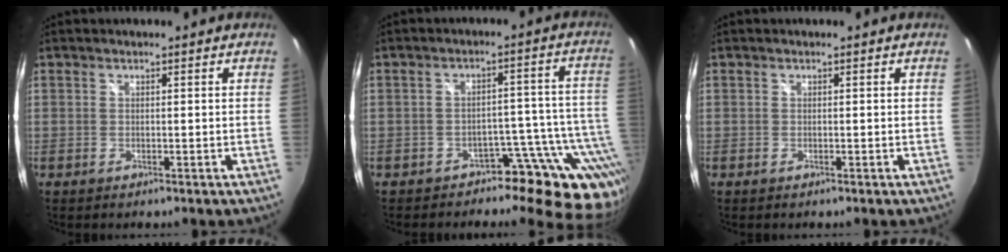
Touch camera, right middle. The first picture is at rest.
{"total": 10.6, "force": [-8.1, 5.9, 3.7], "torque": [-0.015, 0.027, -0.109]}
{"total": 0.0}